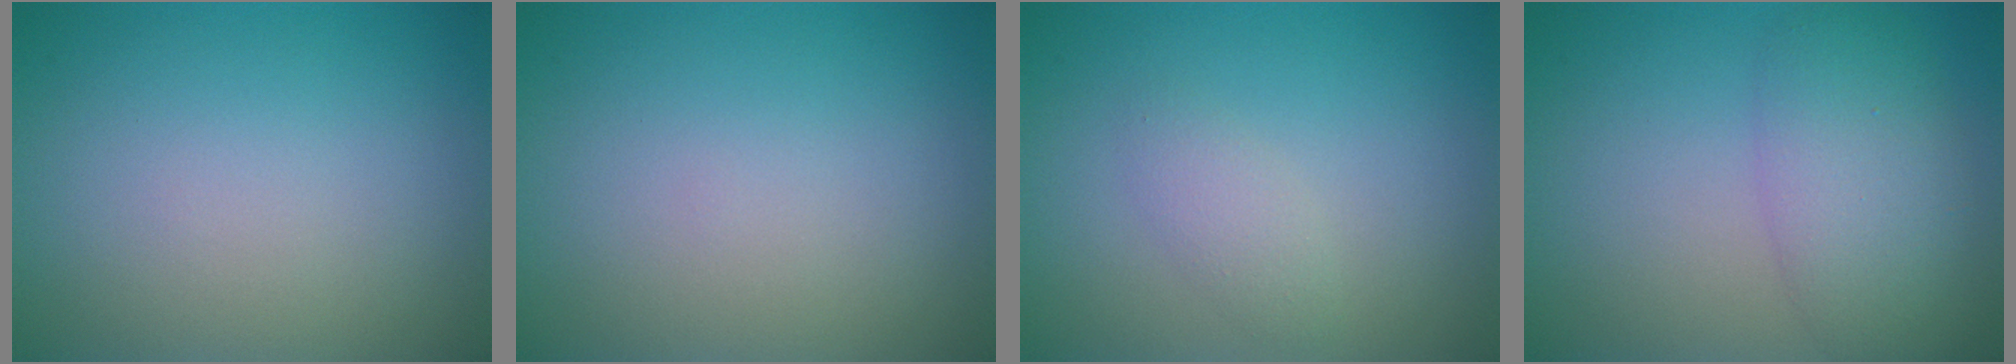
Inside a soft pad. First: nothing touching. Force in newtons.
{"total": 0.0}
{"total": 1.5, "press": 1.5, "slide": 0.0}
{"total": 5.1, "press": 5.1, "slide": 0.0}